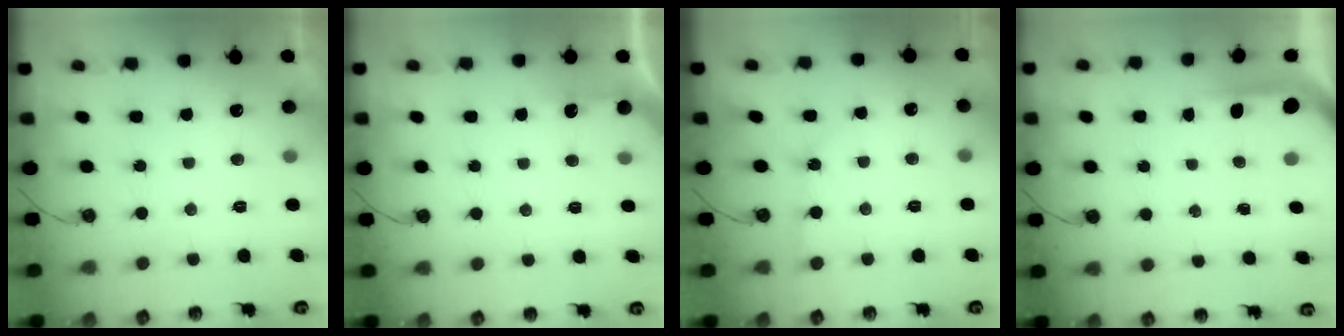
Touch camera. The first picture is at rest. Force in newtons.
{"total": 3.2, "press": 3.2, "slide": 0.3}
{"total": 4.9, "press": 4.9, "slide": 0.5}
{"total": 3.9, "press": 3.9, "slide": 0.4}